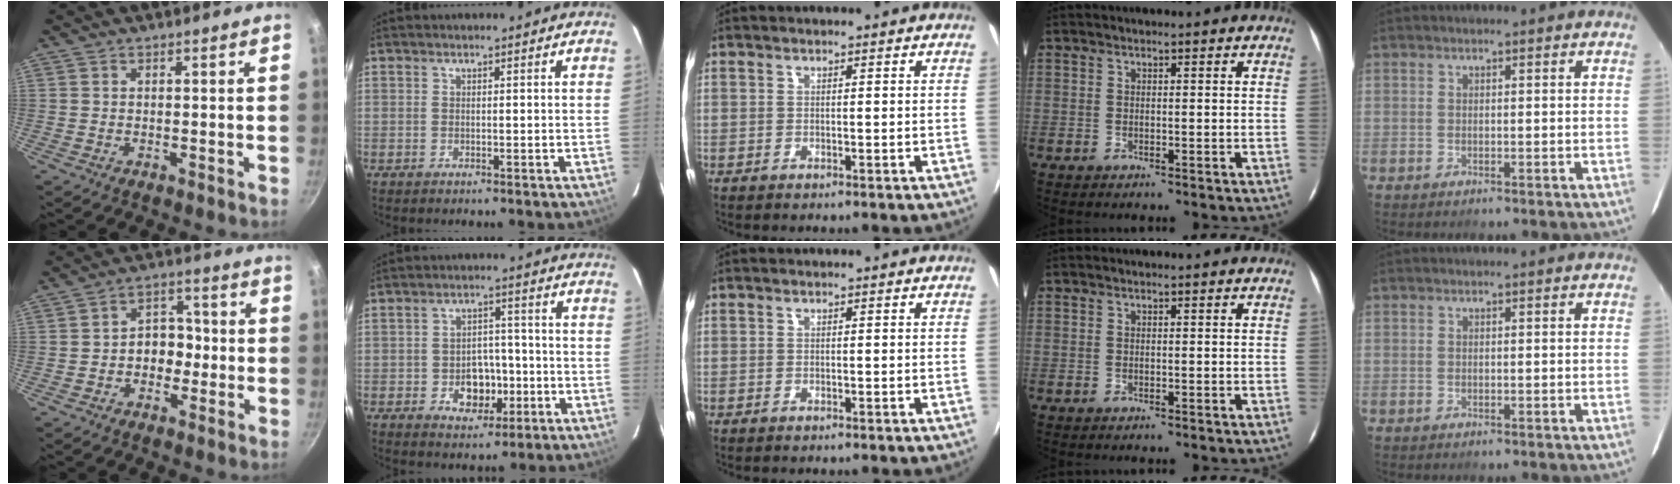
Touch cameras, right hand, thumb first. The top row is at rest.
{"thumb": {"total": 6.7, "force": [-1.1, 5.2, 4.1], "torque": [-0.012, 0.023, -0.025]}, "index": {"total": 7.6, "force": [-2.5, 5.8, 4.2], "torque": [-0.081, 0.012, -0.024]}}